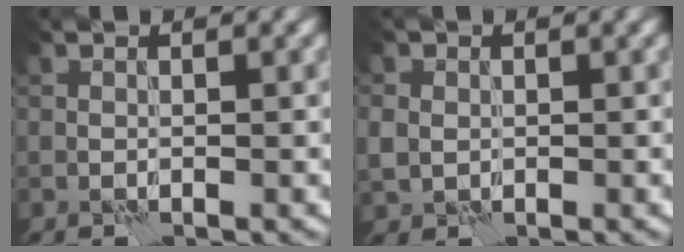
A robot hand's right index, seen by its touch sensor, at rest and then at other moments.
{"total": 2.3, "force": [0.2, 2.1, 1.0], "torque": [-0.023, 0.004, 0.007]}